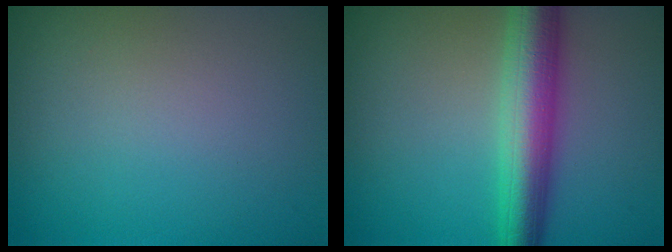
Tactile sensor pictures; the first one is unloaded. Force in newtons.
{"total": 6.5, "press": 6.5, "slide": 0.2}